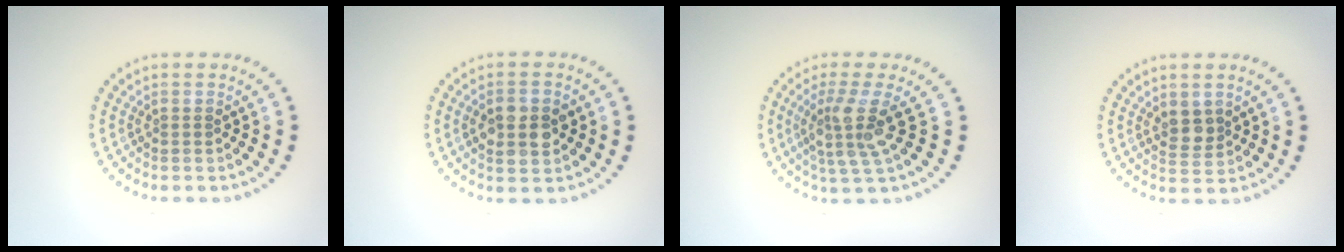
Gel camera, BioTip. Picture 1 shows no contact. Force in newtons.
{"total": 4.0, "press": 4.0, "slide": 0.0}
{"total": 3.8, "press": 2.9, "slide": 2.5}
{"total": 2.1, "press": 1.9, "slide": 0.8}